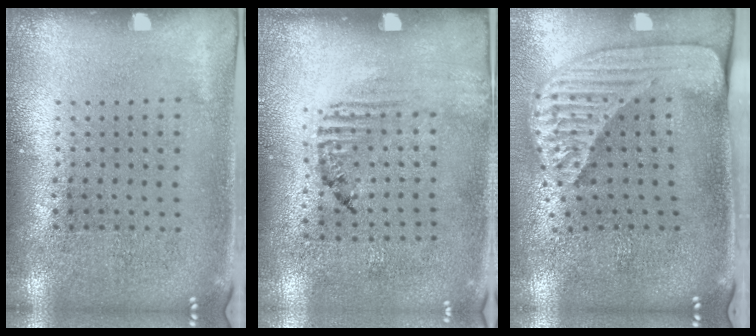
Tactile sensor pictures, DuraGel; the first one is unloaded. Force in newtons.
{"total": 1.6, "press": 1.0, "slide": 1.3}
{"total": 2.5, "press": 1.7, "slide": 1.8}